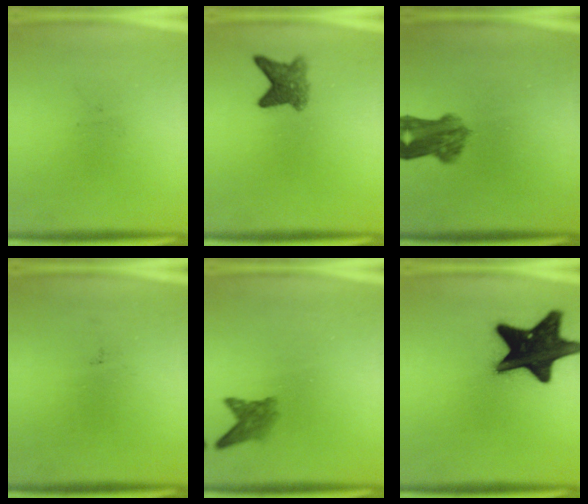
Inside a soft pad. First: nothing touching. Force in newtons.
{"total": 4.1}
{"total": 6.0}
{"total": 0.0}
{"total": 2.9}
{"total": 19.3}